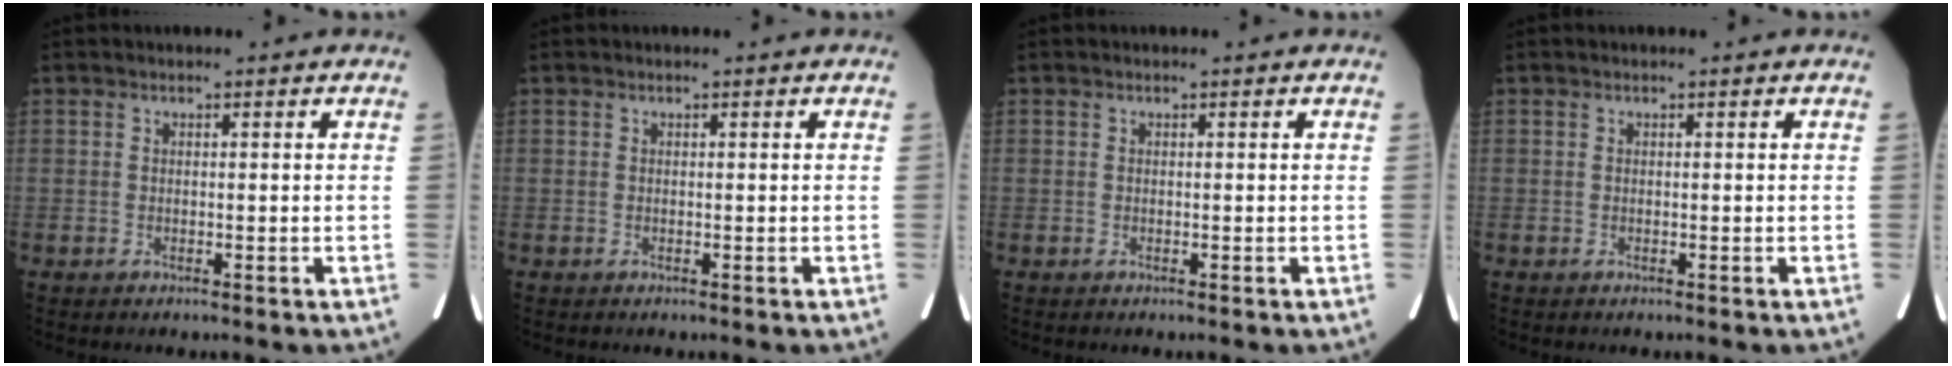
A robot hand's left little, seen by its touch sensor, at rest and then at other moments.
{"total": 0.0}
{"total": 0.0}
{"total": 0.0}